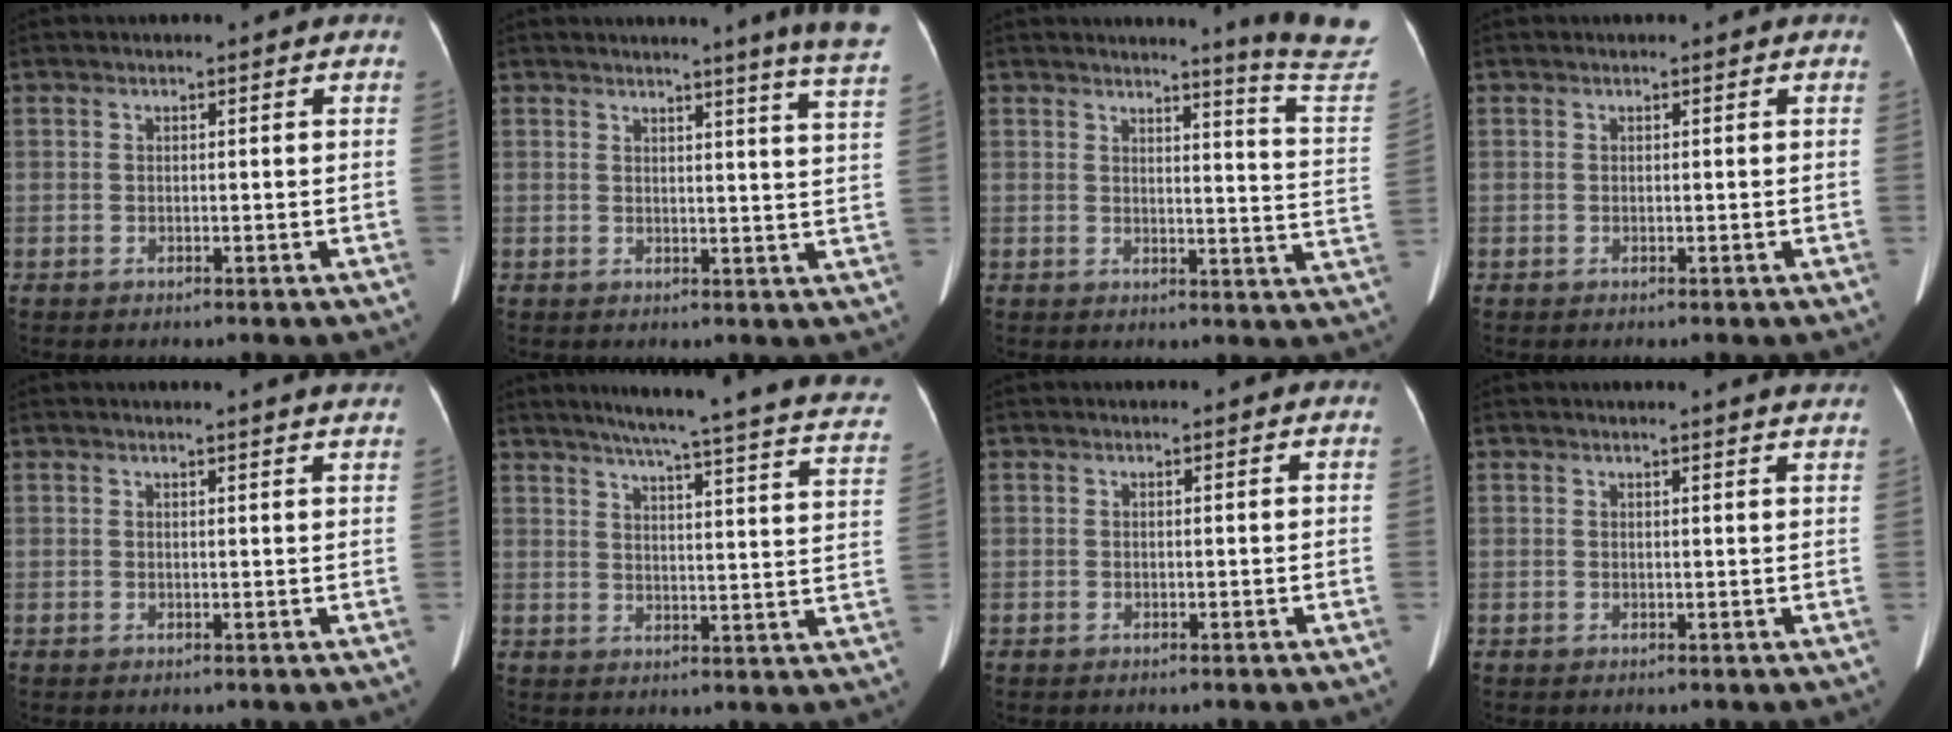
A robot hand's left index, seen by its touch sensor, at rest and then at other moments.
{"total": 10.0, "force": [8.6, -1.7, 4.8], "torque": [-0.052, -0.056, 0.074]}
{"total": 12.1, "force": [11.3, -3.1, 2.7], "torque": [-0.033, -0.122, 0.115]}
{"total": 0.0}
{"total": 4.0, "force": [3.6, -0.7, 1.6], "torque": [-0.021, -0.001, 0.025]}
{"total": 24.5, "force": [20.3, 1.0, 13.7], "torque": [-0.191, -0.033, 0.229]}
{"total": 0.0}
{"total": 5.0, "force": [4.7, -0.4, 1.7], "torque": [-0.020, -0.002, 0.031]}